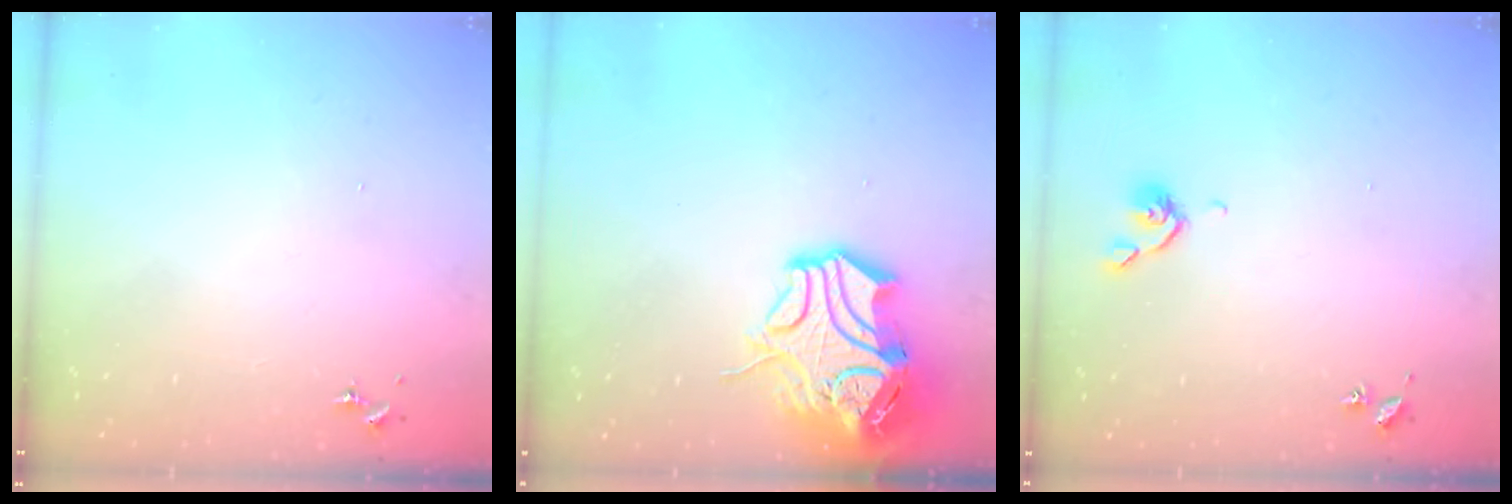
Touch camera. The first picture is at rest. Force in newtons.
{"total": 17.1, "press": 16.9, "slide": 2.6}
{"total": 4.6, "press": 4.5, "slide": 1.0}